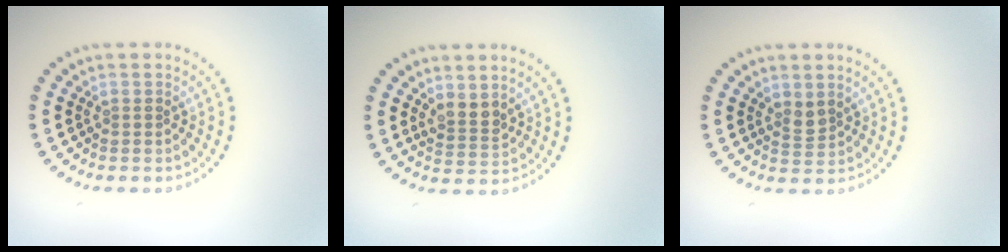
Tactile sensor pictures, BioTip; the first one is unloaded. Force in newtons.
{"total": 2.1, "press": 1.7, "slide": 1.2}
{"total": 1.5, "press": 1.2, "slide": 1.0}